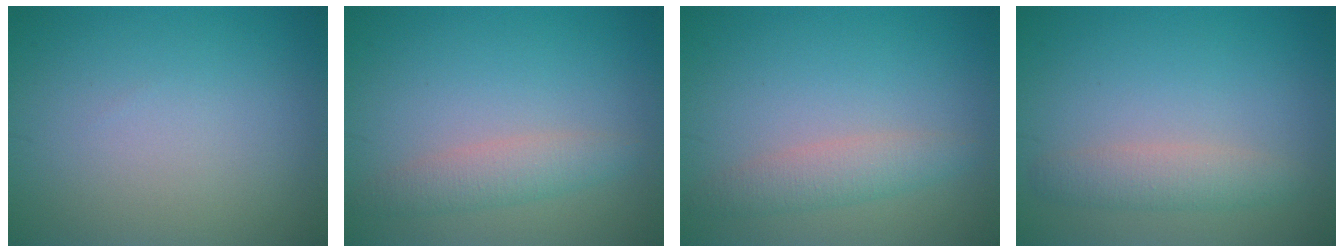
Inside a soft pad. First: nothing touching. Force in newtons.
{"total": 2.5, "press": 2.5, "slide": 0.1}
{"total": 2.5, "press": 2.5, "slide": 0.1}
{"total": 2.5, "press": 2.5, "slide": 0.1}